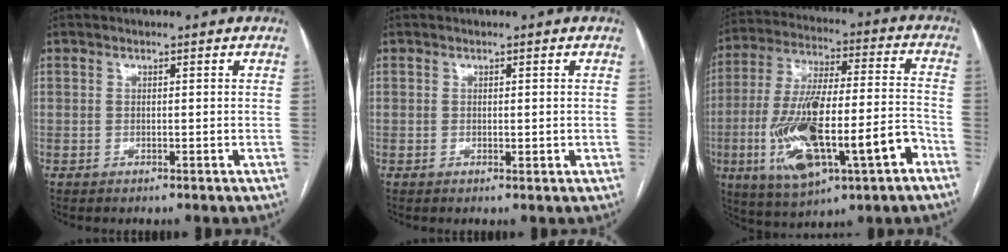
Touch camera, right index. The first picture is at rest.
{"total": 1.1, "force": [-0.1, 0.5, 0.9], "torque": [-0.010, -0.005, -0.001]}
{"total": 20.8, "force": [-7.7, 4.9, 18.7], "torque": [-0.357, 0.001, -0.118]}